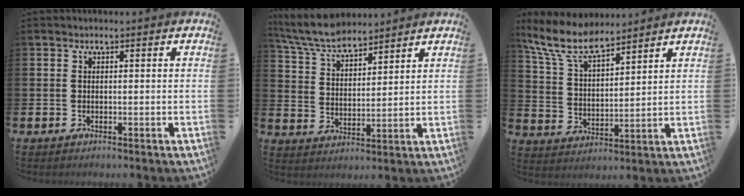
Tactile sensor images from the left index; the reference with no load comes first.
{"total": 7.1, "force": [6.6, 1.6, 2.1], "torque": [-0.071, -0.024, 0.122]}
{"total": 8.5, "force": [7.6, 1.9, 3.2], "torque": [-0.099, -0.032, 0.138]}